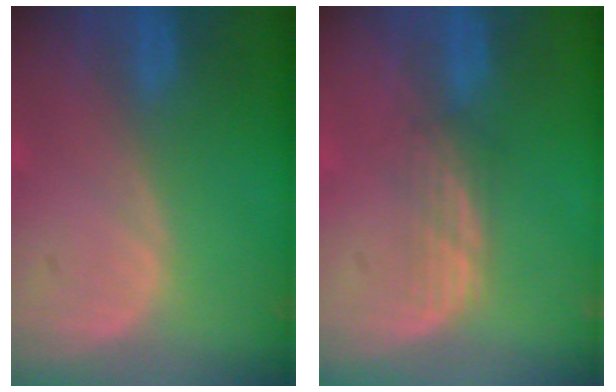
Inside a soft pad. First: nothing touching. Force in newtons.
{"total": 2.7, "press": 2.5, "slide": 0.9}